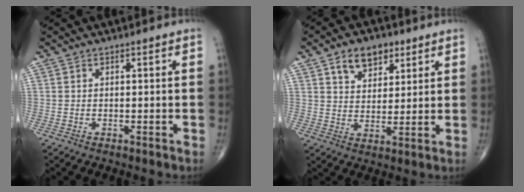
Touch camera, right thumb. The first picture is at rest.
{"total": 8.4, "force": [4.6, 5.3, 4.6], "torque": [-0.045, -0.020, 0.077]}